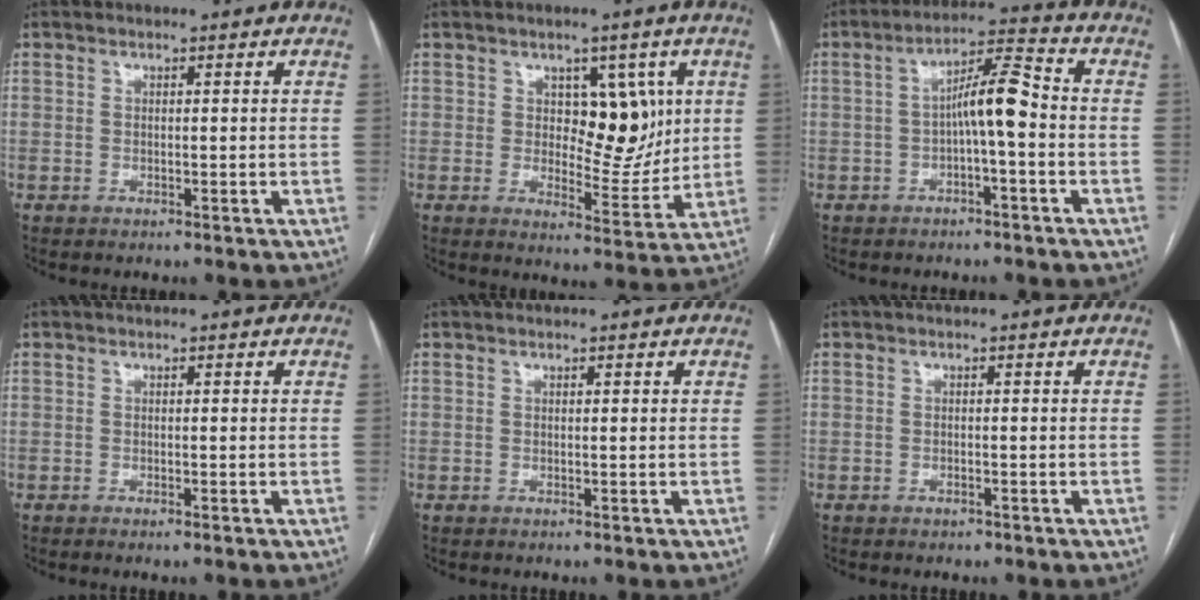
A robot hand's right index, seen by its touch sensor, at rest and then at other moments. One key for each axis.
{"total": 8.4, "fx": 2.3, "fy": 4.7, "fz": 6.6, "tx": -0.080, "ty": 0.007, "tz": 0.042}
{"total": 7.0, "fx": -1.0, "fy": 1.0, "fz": 6.9, "tx": -0.117, "ty": 0.026, "tz": -0.019}
{"total": 0.7, "fx": -0.5, "fy": -0.1, "fz": 0.5, "tx": -0.011, "ty": -0.001, "tz": -0.009}
{"total": 0.0}
{"total": 0.7, "fx": -0.6, "fy": 0.3, "fz": 0.3, "tx": -0.011, "ty": -0.001, "tz": -0.007}